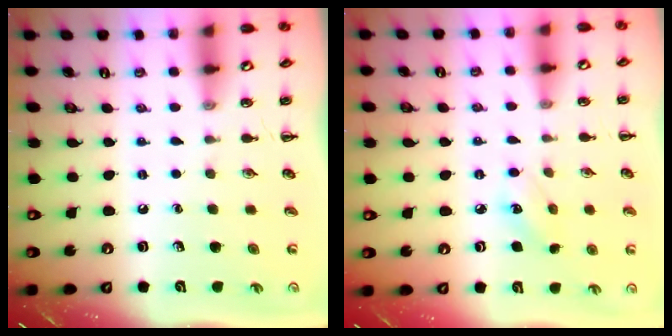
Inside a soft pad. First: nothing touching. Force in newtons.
{"total": 5.5, "press": 5.3, "slide": 1.6}